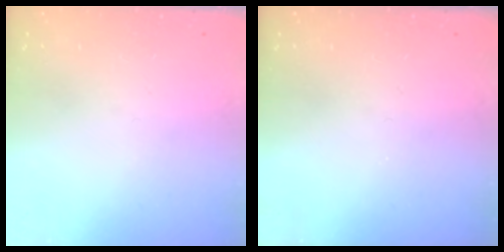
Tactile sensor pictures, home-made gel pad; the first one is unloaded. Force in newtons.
{"total": 0.0}